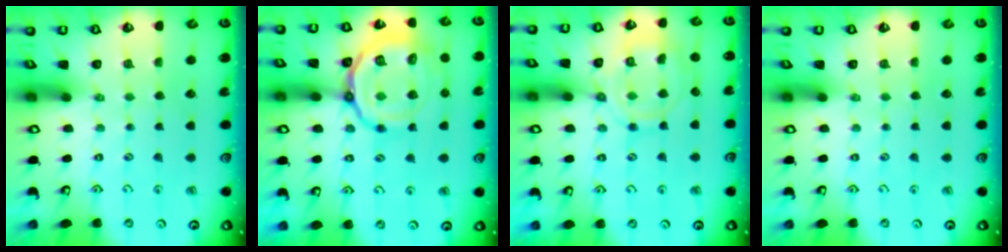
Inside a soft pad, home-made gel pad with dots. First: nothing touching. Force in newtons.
{"total": 20.5, "press": 20.4, "slide": 2.3}
{"total": 11.6, "press": 11.5, "slide": 0.9}
{"total": 0.0}